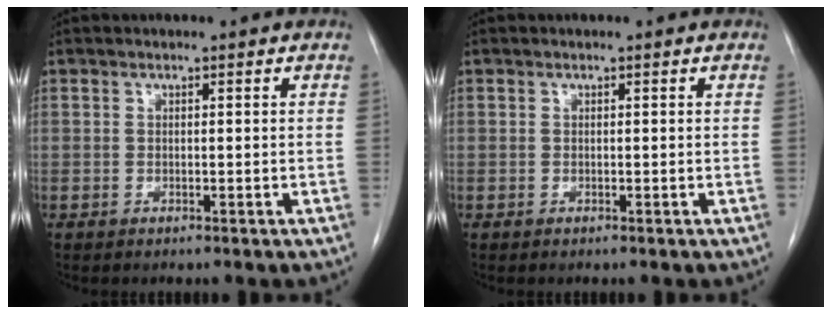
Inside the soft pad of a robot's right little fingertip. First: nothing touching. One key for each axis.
{"total": 0.0}